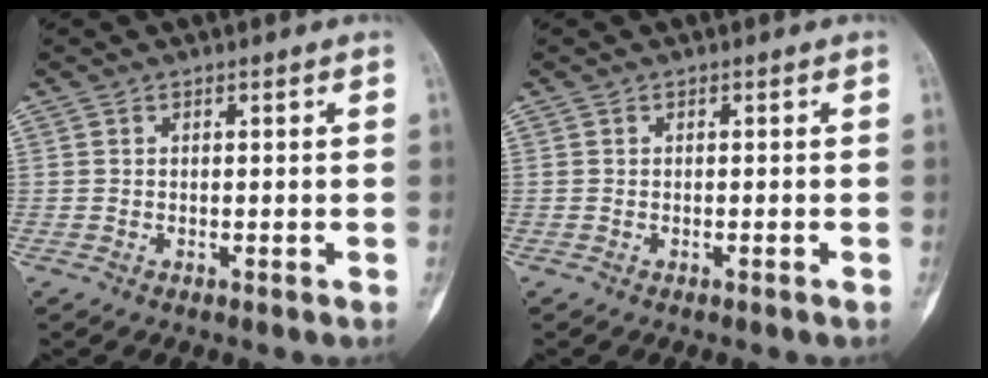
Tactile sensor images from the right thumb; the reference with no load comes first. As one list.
[{"total": 0.0}]